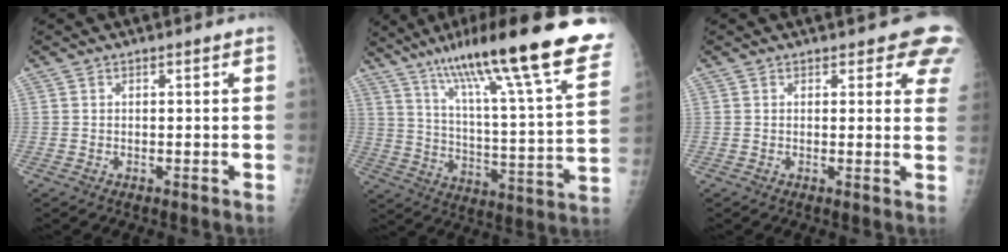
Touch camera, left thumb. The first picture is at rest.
{"total": 29.8, "force": [19.5, 4.4, 22.1], "torque": [-0.323, -0.045, 0.294]}
{"total": 6.7, "force": [5.6, 2.6, 2.6], "torque": [0.013, -0.023, 0.043]}